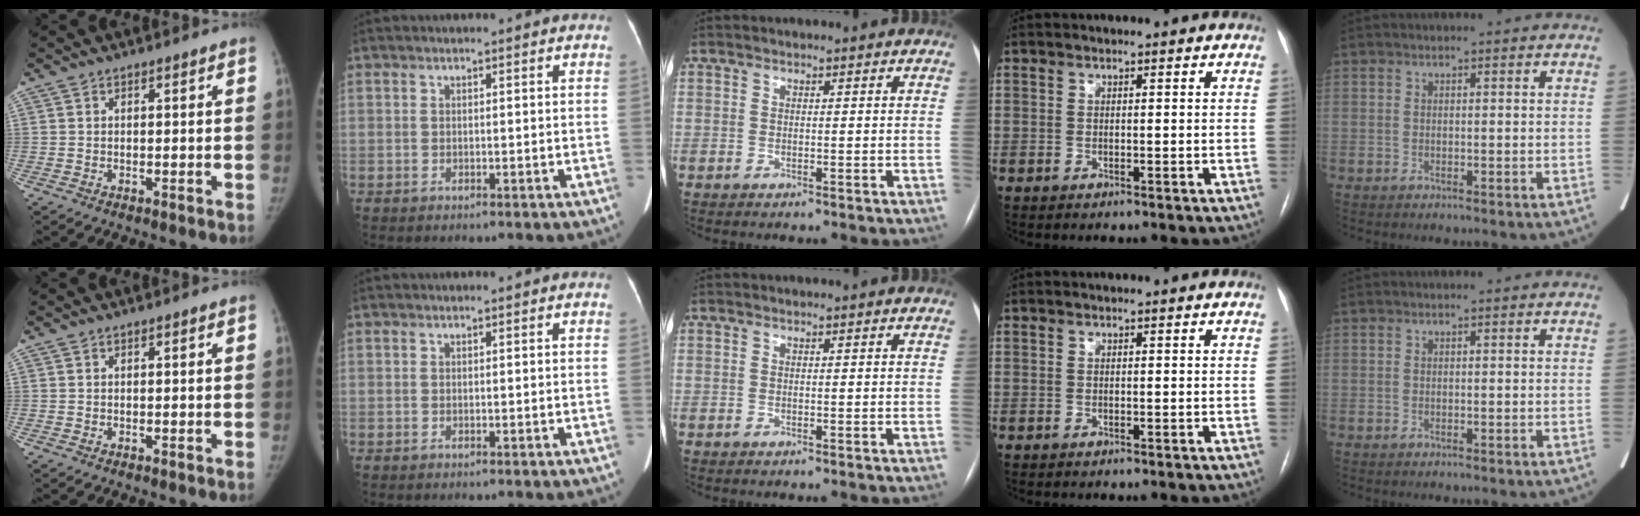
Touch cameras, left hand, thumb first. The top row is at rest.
{}